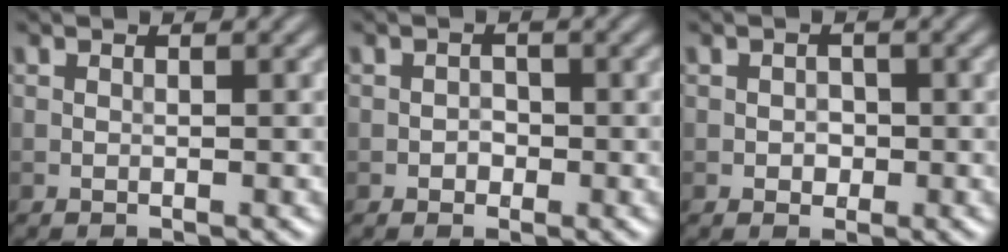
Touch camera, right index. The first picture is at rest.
{"total": 1.0, "force": [-0.4, 0.9, 0.4], "torque": [-0.002, -0.001, -0.008]}
{"total": 1.2, "force": [-0.2, 1.0, 0.6], "torque": [-0.008, -0.004, -0.005]}